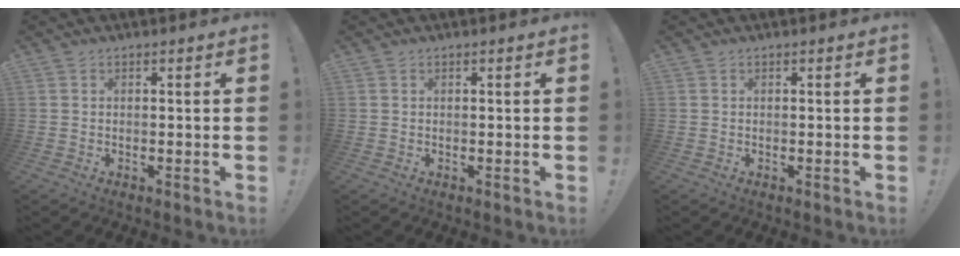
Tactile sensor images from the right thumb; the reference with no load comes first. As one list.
[{"total": 0.0}, {"total": 0.0}]